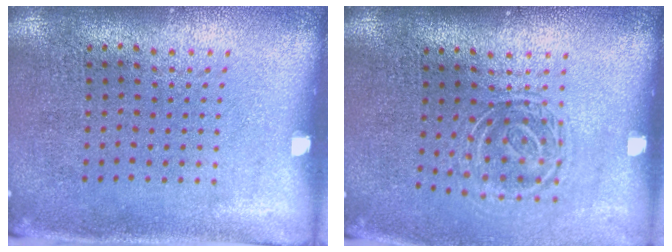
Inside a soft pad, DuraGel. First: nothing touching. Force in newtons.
{"total": 1.7, "press": 1.2, "slide": 1.2}